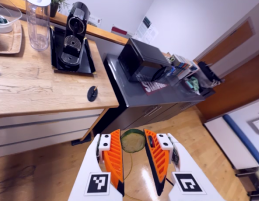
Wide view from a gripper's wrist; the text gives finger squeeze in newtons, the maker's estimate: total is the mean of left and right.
{"total": 7.4, "left": 7.7, "right": 7.2}